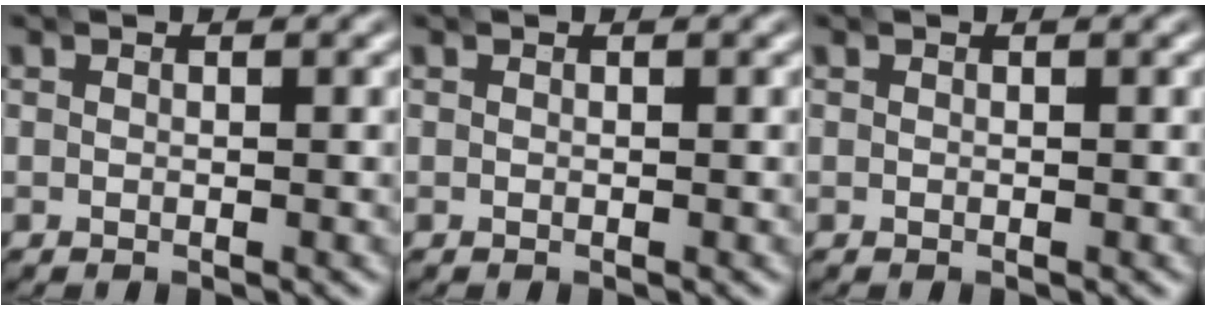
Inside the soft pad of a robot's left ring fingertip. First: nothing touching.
{"total": 0.0}
{"total": 0.0}